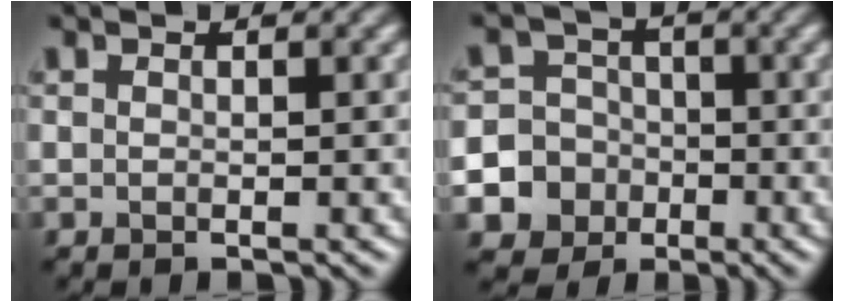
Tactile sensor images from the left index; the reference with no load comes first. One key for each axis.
{"total": 10.4, "fx": -4.8, "fy": 9.2, "fz": 1.1, "tx": -0.044, "ty": -0.031, "tz": -0.094}